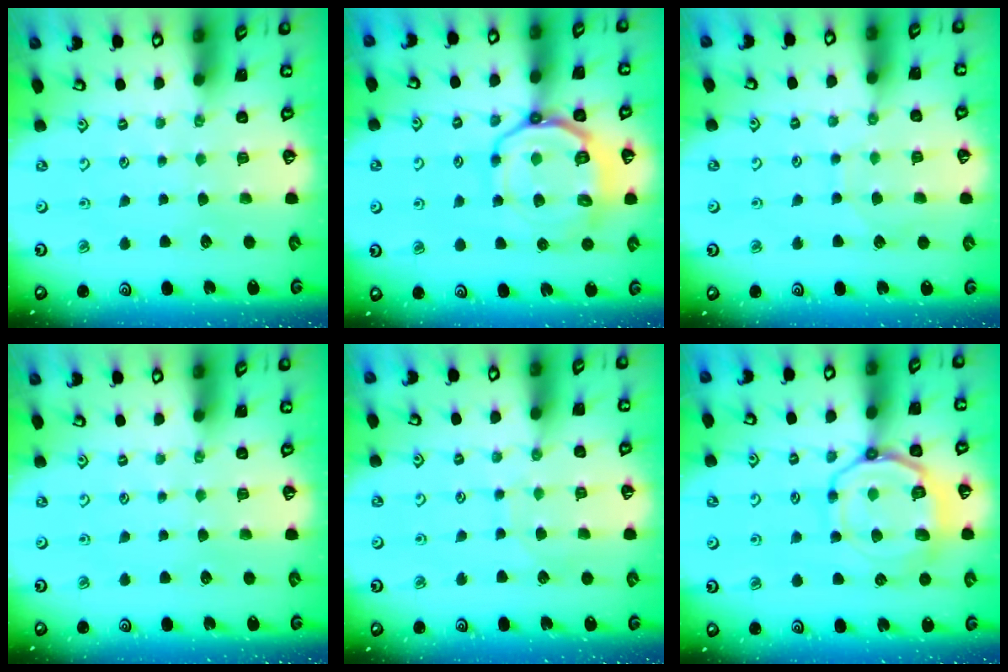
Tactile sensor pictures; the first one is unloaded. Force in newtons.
{"total": 13.5, "press": 13.3, "slide": 2.2}
{"total": 6.1, "press": 6.1, "slide": 0.6}
{"total": 0.0}
{"total": 6.3, "press": 6.3, "slide": 0.2}
{"total": 14.0, "press": 13.9, "slide": 1.6}